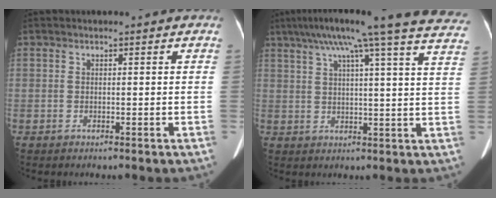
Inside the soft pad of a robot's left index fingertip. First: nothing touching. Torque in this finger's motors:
{"motor_torque": [0.04, -0.99, 0.16, 0.12]}